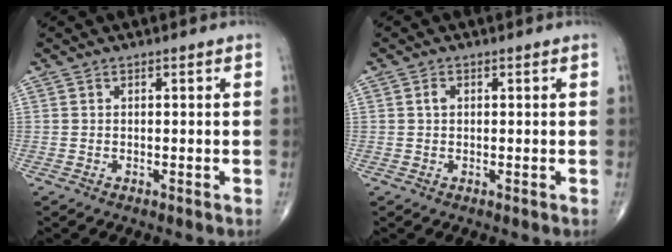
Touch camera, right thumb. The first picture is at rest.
{"total": 1.2, "force": [0.2, 0.9, 0.8], "torque": [-0.013, 0.003, 0.003]}